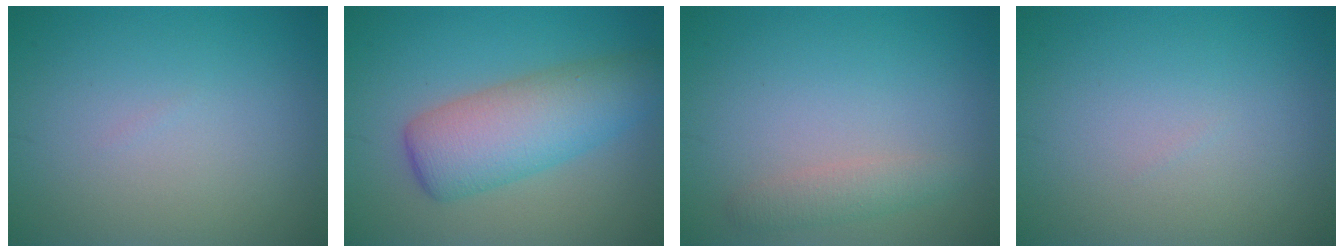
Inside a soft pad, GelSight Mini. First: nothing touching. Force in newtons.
{"total": 6.6, "press": 6.6, "slide": 0.1}
{"total": 1.7, "press": 1.7, "slide": 0.0}
{"total": 0.0}